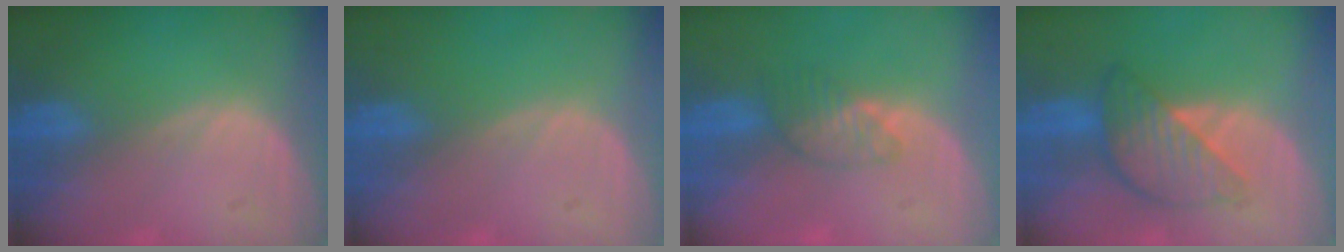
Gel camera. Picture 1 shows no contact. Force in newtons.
{"total": 0.0}
{"total": 3.5, "press": 3.2, "slide": 1.5}
{"total": 6.3, "press": 6.3, "slide": 0.3}